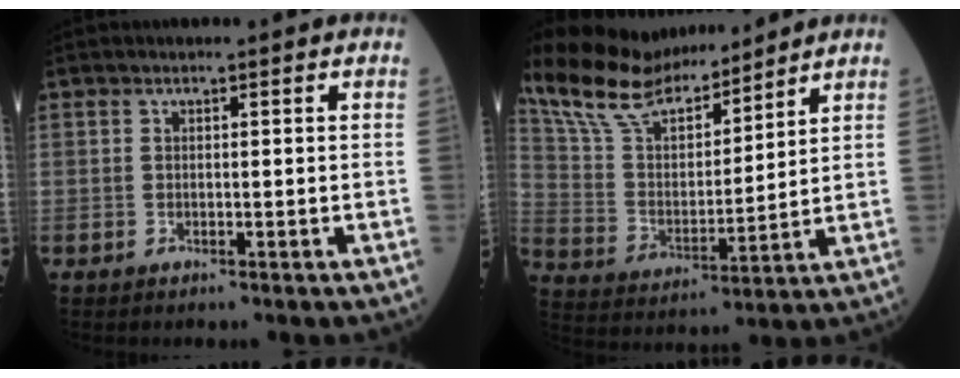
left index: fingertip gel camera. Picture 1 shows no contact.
{"total": 16.0, "force": [14.2, 3.9, 6.2], "torque": [-0.128, 0.018, 0.273]}